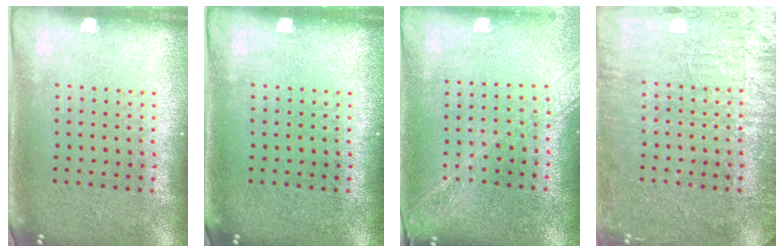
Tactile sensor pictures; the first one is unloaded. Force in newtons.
{"total": 0.0}
{"total": 2.1, "press": 1.8, "slide": 1.0}
{"total": 5.7, "press": 5.7, "slide": 0.8}